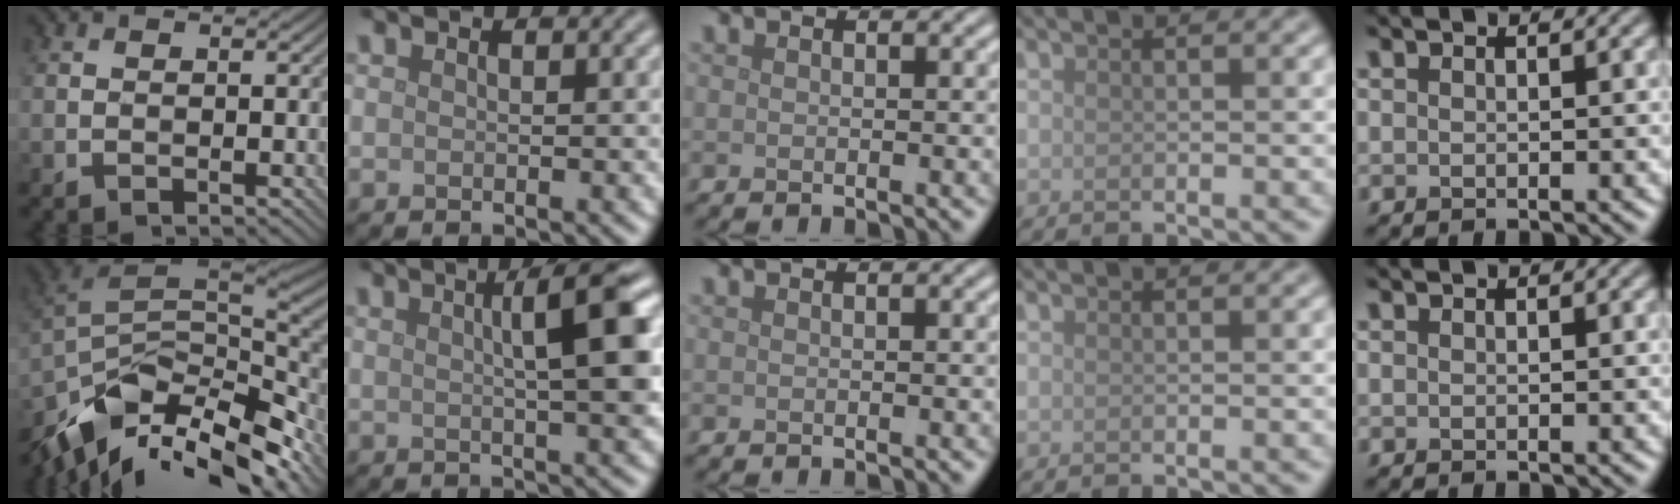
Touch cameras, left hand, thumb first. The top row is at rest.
{"thumb": {"total": 14.5, "force": [-8.2, 7.3, 9.5], "torque": [-0.208, -0.010, -0.143]}, "index": {"total": 6.1, "force": [1.4, 1.1, 5.9], "torque": [-0.067, 0.014, 0.018]}}